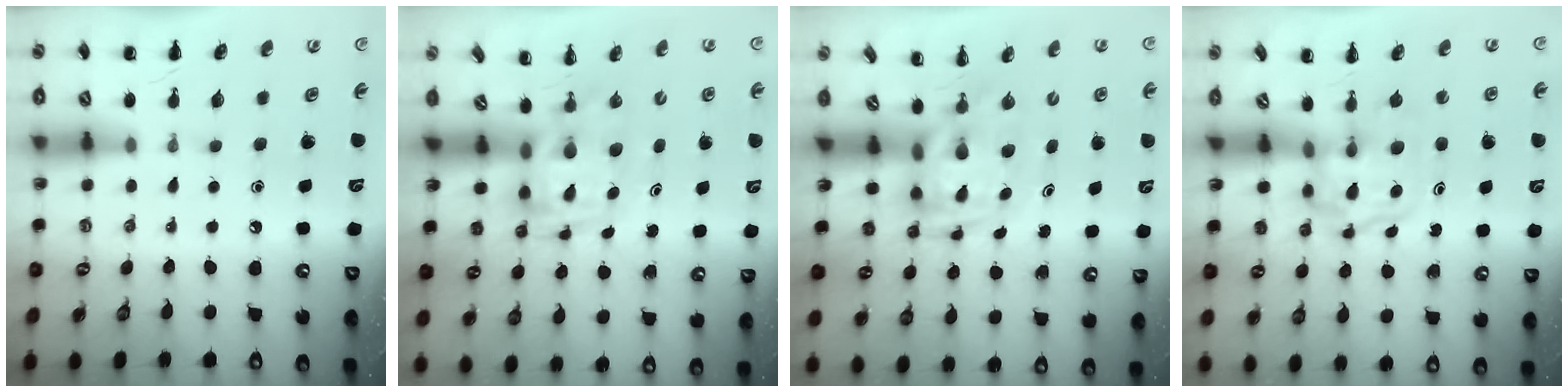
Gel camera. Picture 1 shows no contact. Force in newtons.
{"total": 3.8, "press": 3.7, "slide": 0.7}
{"total": 3.6, "press": 3.5, "slide": 0.8}
{"total": 3.6, "press": 3.6, "slide": 0.4}